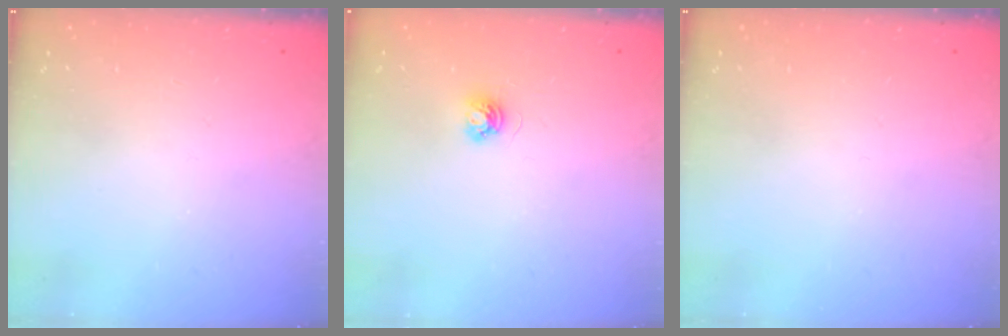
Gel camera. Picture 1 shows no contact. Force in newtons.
{"total": 3.9, "press": 3.9, "slide": 0.4}
{"total": 0.0}